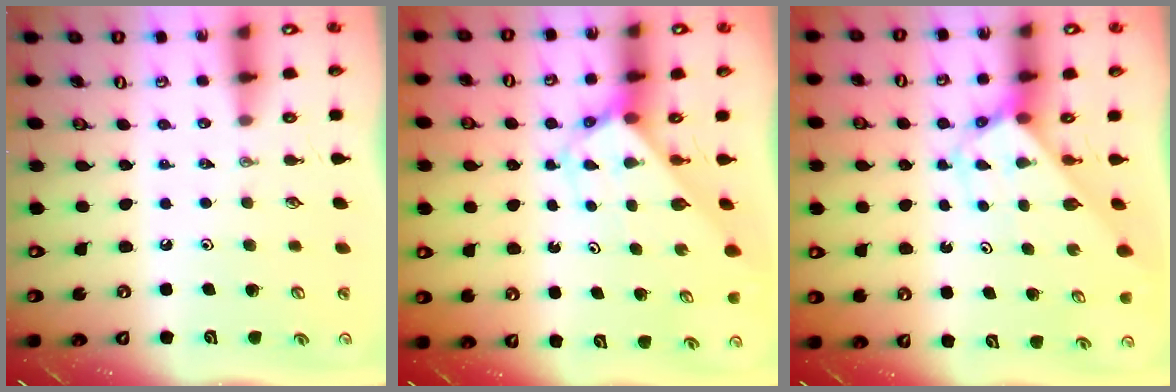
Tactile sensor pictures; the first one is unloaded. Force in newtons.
{"total": 2.9, "press": 2.9, "slide": 0.1}
{"total": 2.9, "press": 2.9, "slide": 0.1}